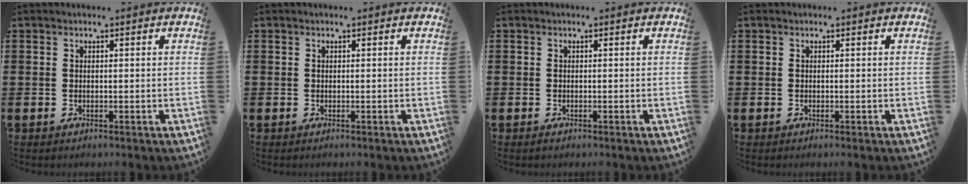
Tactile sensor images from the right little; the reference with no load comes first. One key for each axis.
{"total": 0.0}
{"total": 0.0}
{"total": 0.0}